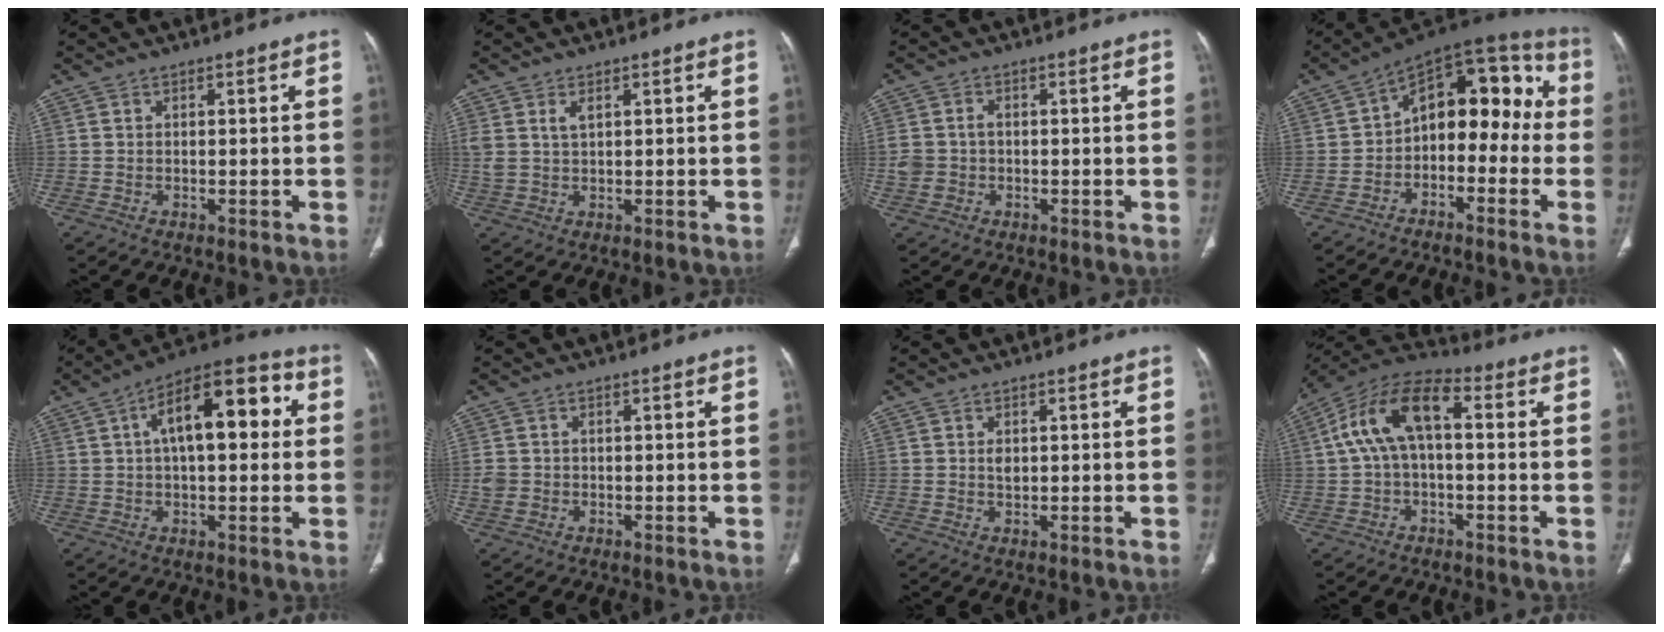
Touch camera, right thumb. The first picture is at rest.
{"total": 3.3, "force": [1.5, 1.7, 2.3], "torque": [-0.049, -0.001, 0.038]}
{"total": 4.1, "force": [-0.2, 3.4, 2.2], "torque": [-0.040, 0.013, 0.000]}
{"total": 15.3, "force": [-1.8, 9.5, 11.9], "torque": [-0.116, 0.067, -0.045]}
{"total": 16.9, "force": [3.6, 7.9, 14.5], "torque": [-0.191, 0.034, 0.045]}
{"total": 2.6, "force": [-0.2, 2.3, 1.2], "torque": [-0.024, 0.004, -0.001]}
{"total": 1.6, "force": [0.4, 1.0, 1.2], "torque": [-0.015, -0.003, 0.007]}
{"total": 12.8, "force": [1.4, 6.5, 10.9], "torque": [-0.207, 0.043, 0.016]}